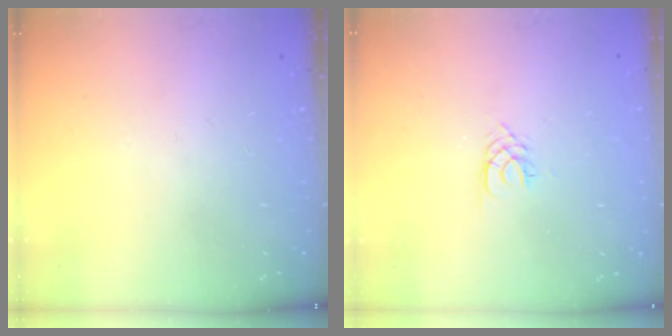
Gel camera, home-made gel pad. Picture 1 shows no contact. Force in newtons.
{"total": 1.7, "press": 1.7, "slide": 0.2}